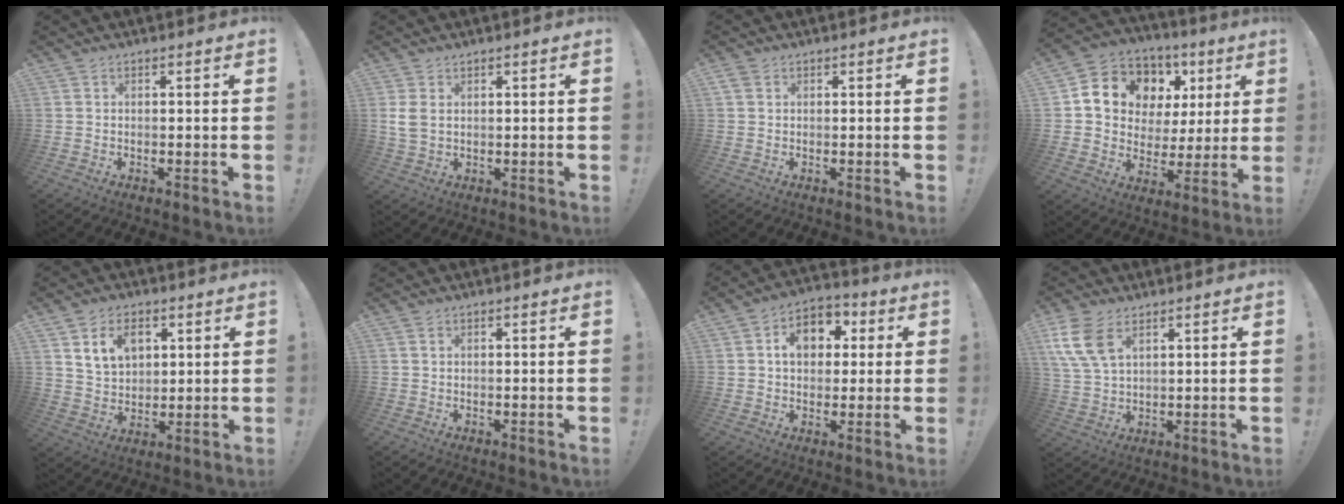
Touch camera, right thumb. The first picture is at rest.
{"total": 4.1, "force": [1.5, 2.8, 2.7], "torque": [-0.042, -0.004, 0.027]}
{"total": 2.1, "force": [1.0, 1.6, 0.9], "torque": [-0.011, 0.000, 0.018]}
{"total": 12.8, "force": [6.1, 10.1, 5.2], "torque": [-0.085, -0.037, 0.127]}
{"total": 9.8, "force": [4.8, 7.1, 4.8], "torque": [-0.070, -0.019, 0.092]}
{"total": 0.6, "force": [0.2, 0.5, 0.1], "torque": [-0.002, 0.003, 0.003]}
{"total": 10.7, "force": [2.8, 8.1, 6.3], "torque": [-0.089, -0.001, 0.053]}
{"total": 11.1, "force": [5.6, 6.8, 6.8], "torque": [-0.142, -0.017, 0.107]}